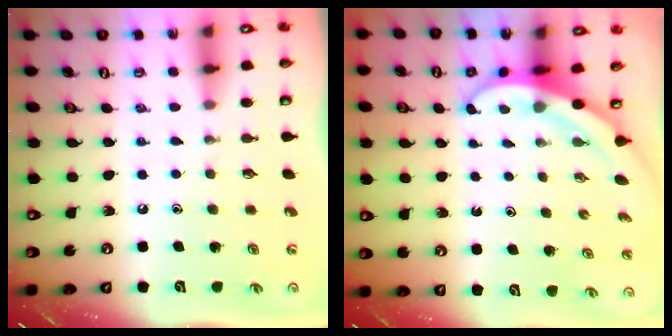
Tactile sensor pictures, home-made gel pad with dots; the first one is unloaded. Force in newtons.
{"total": 3.7, "press": 3.6, "slide": 0.3}